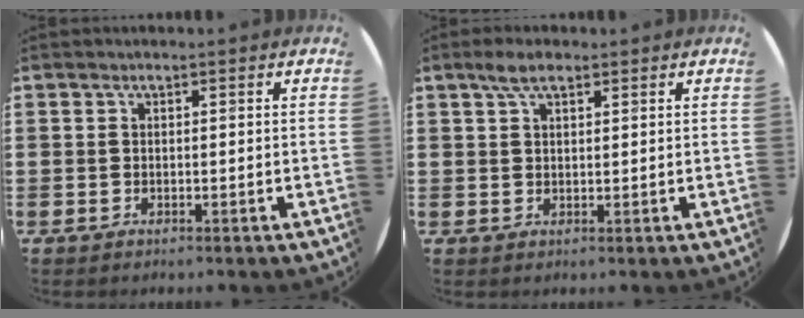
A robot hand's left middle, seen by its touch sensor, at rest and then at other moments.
{"total": 3.2, "force": [2.2, 1.3, 2.0], "torque": [-0.035, 0.004, 0.036]}